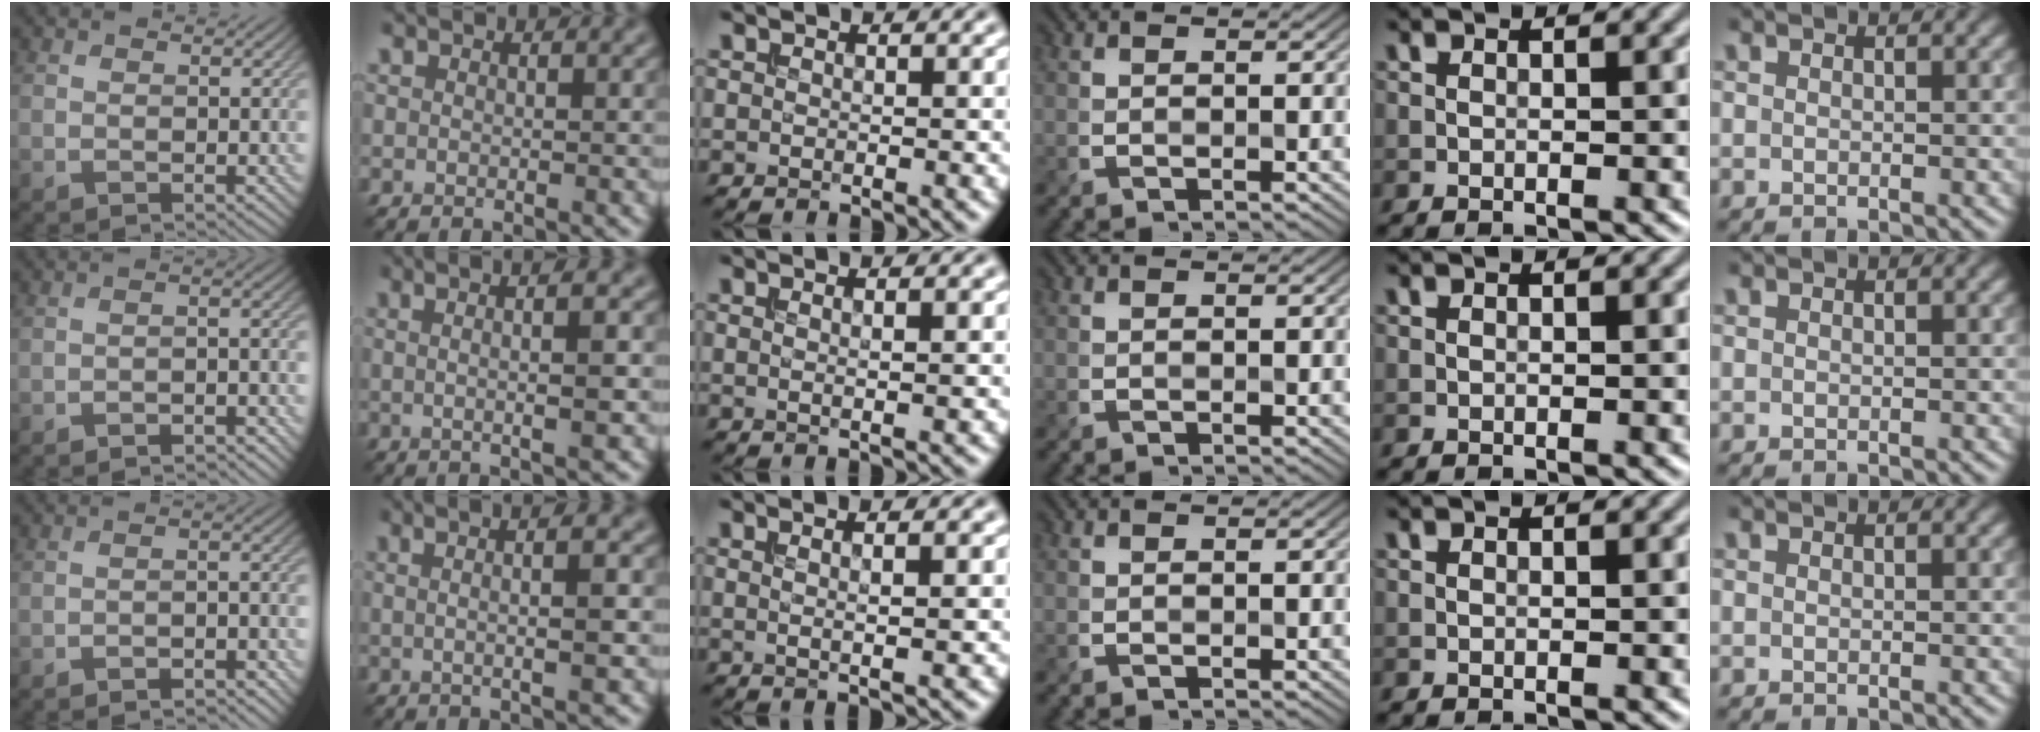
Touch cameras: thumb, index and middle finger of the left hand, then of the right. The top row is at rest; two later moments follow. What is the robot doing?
{"motion": "insert", "object": "bucket"}